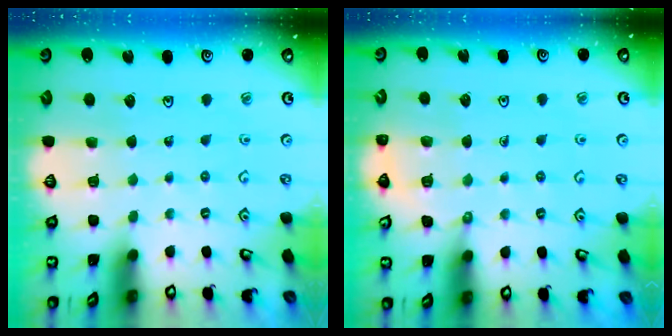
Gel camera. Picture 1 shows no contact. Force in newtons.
{"total": 6.0, "press": 5.8, "slide": 1.6}